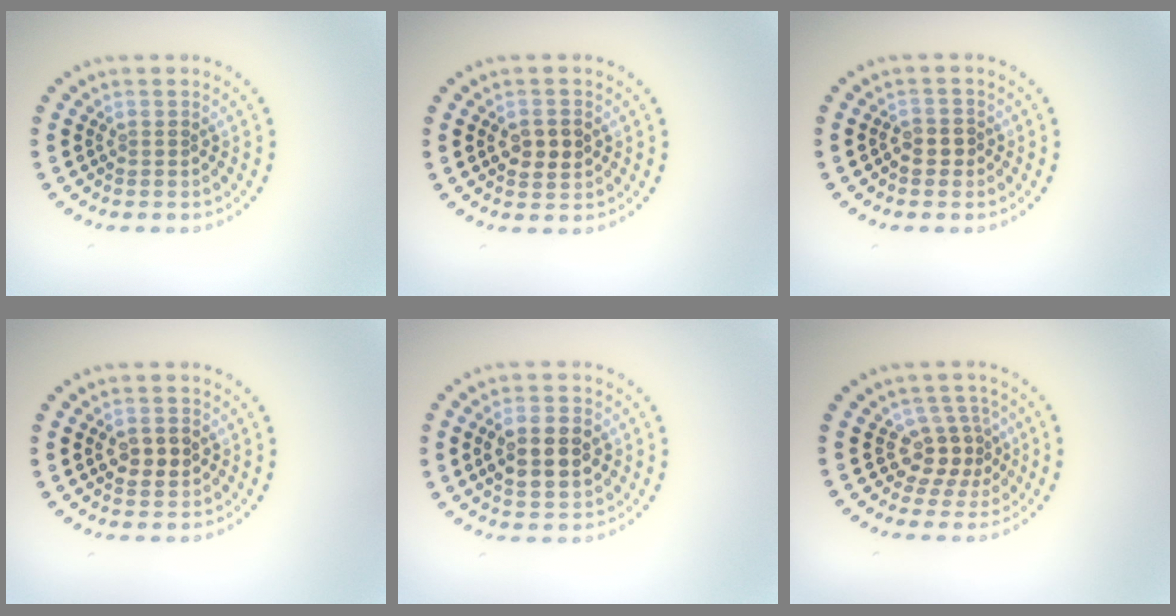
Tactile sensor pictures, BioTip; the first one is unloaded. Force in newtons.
{"total": 2.4, "press": 2.4, "slide": 0.2}
{"total": 1.0, "press": 0.9, "slide": 0.4}
{"total": 2.4, "press": 2.4, "slide": 0.2}
{"total": 4.7, "press": 4.7, "slide": 0.4}
{"total": 3.0, "press": 2.3, "slide": 1.8}